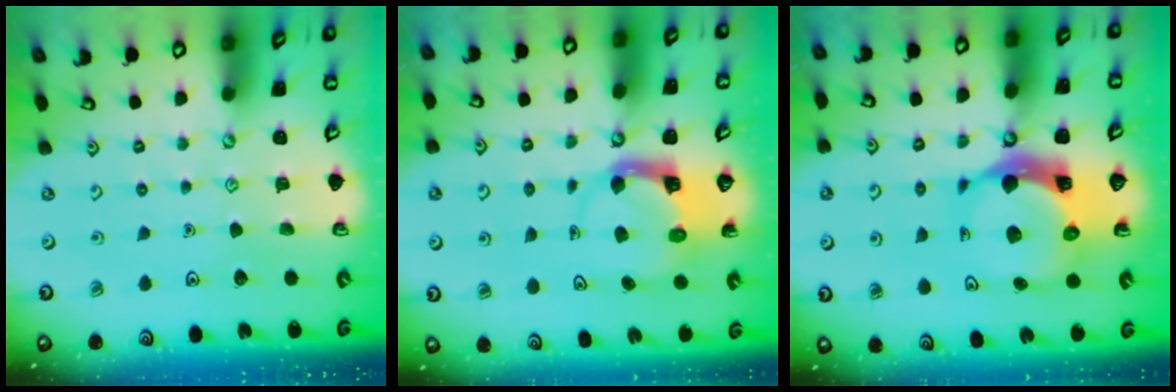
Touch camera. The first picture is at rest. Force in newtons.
{"total": 3.8, "press": 3.8, "slide": 0.5}
{"total": 10.1, "press": 10.0, "slide": 1.4}